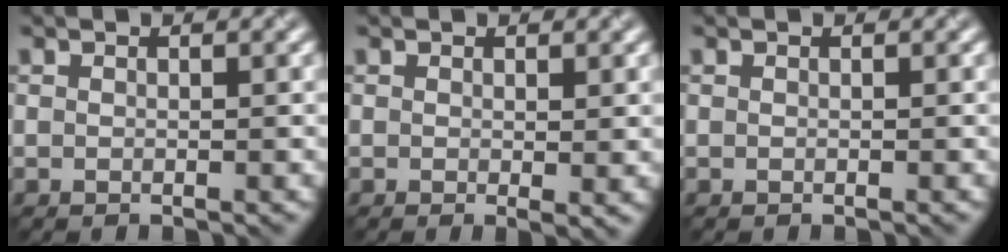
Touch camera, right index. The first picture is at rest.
{"total": 1.1, "force": [0.1, 0.2, 1.1], "torque": [-0.015, -0.007, 0.002]}
{"total": 0.0}